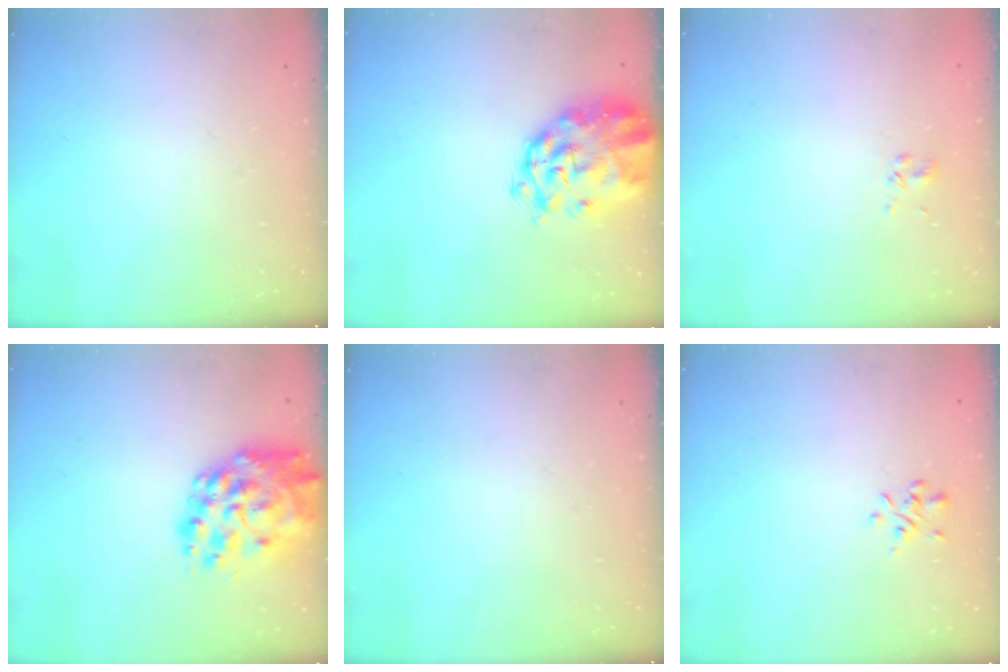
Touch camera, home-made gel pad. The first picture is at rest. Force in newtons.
{"total": 5.3, "press": 5.0, "slide": 1.7}
{"total": 2.5, "press": 2.3, "slide": 0.9}
{"total": 17.0, "press": 16.0, "slide": 5.6}
{"total": 0.0}
{"total": 0.9, "press": 0.7, "slide": 0.5}